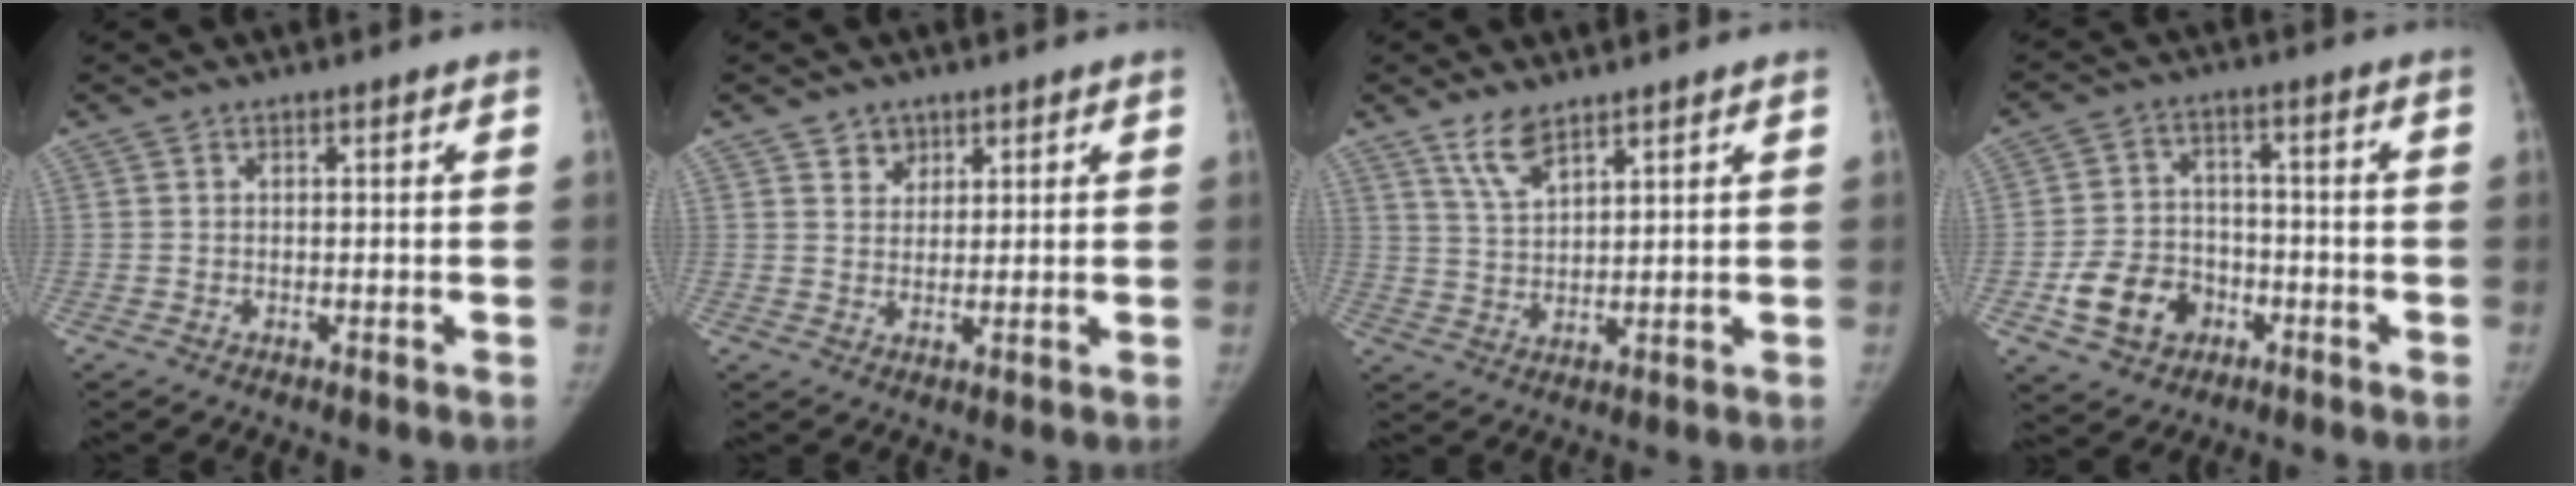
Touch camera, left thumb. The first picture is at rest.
{"total": 3.3, "force": [2.1, 2.4, 0.6], "torque": [0.012, -0.015, 0.036]}
{"total": 5.6, "force": [4.2, 1.9, 3.2], "torque": [-0.054, -0.024, 0.087]}
{"total": 10.3, "force": [-4.1, 8.1, 4.8], "torque": [-0.064, 0.025, -0.066]}